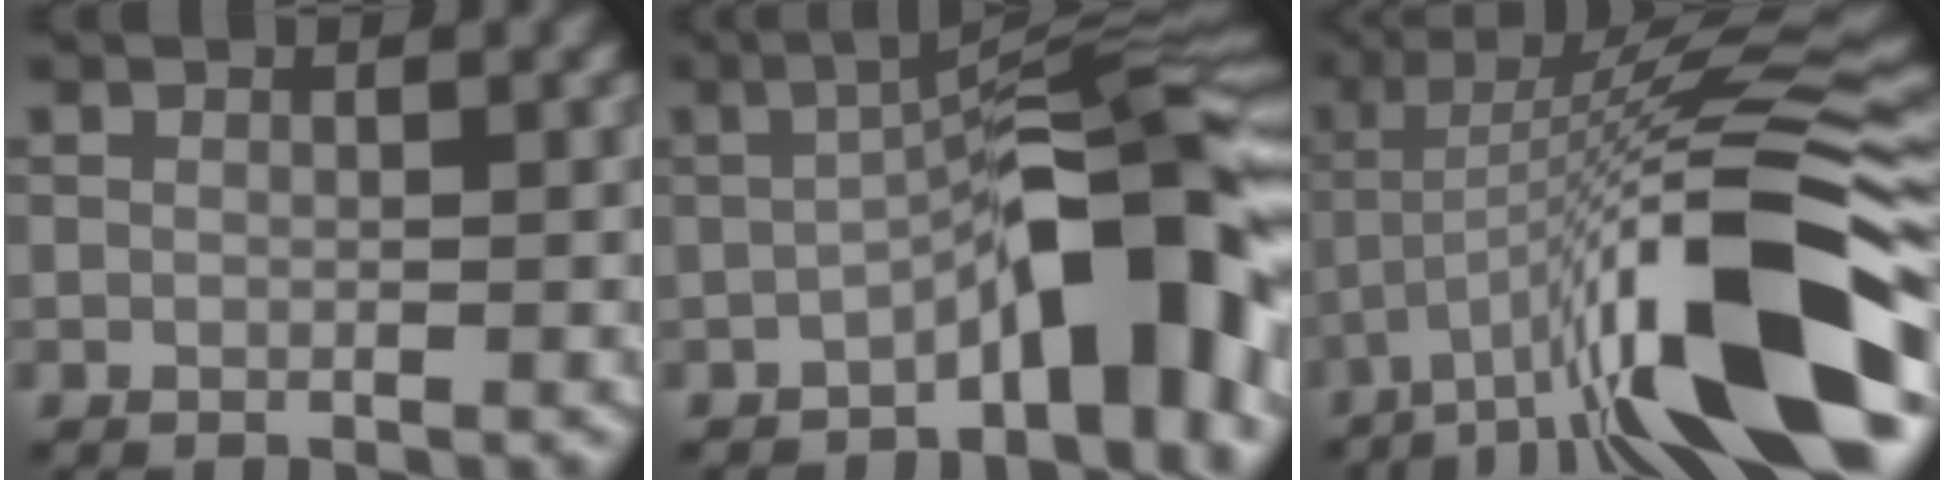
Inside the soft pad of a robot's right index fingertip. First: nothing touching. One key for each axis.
{"total": 9.7, "fx": -3.6, "fy": 2.4, "fz": 8.6, "tx": -0.106, "ty": 0.025, "tz": -0.069}
{"total": 15.1, "fx": -6.7, "fy": 3.1, "fz": 13.2, "tx": -0.223, "ty": 0.011, "tz": -0.106}